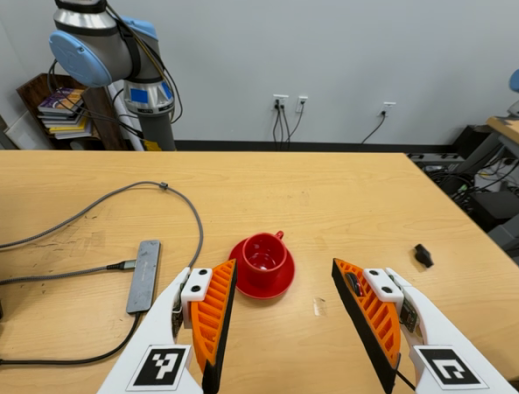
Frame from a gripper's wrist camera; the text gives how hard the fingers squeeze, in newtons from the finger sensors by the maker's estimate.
{"total": 0.0}